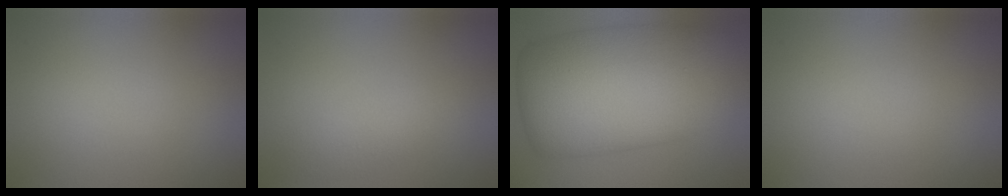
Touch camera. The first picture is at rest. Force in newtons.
{"total": 2.4, "press": 2.4, "slide": 0.1}
{"total": 15.1, "press": 15.1, "slide": 0.2}
{"total": 0.0}